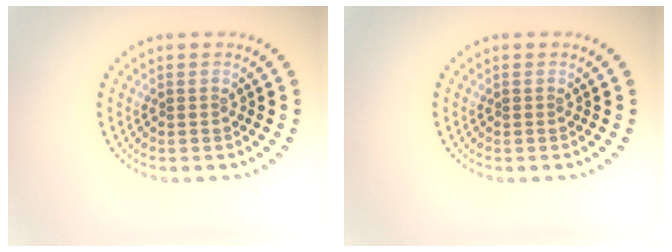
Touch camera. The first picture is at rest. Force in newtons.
{"total": 0.0}